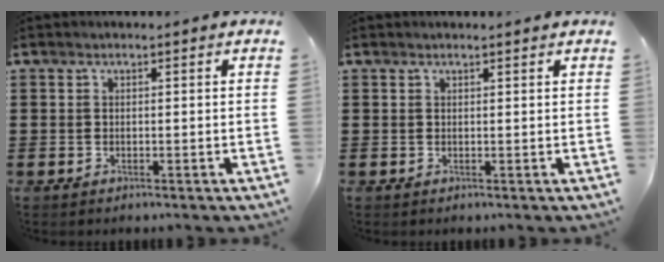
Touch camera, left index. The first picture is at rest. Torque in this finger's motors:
{"motor_torque": [0.68, -1.28, -0.04, -0.02]}